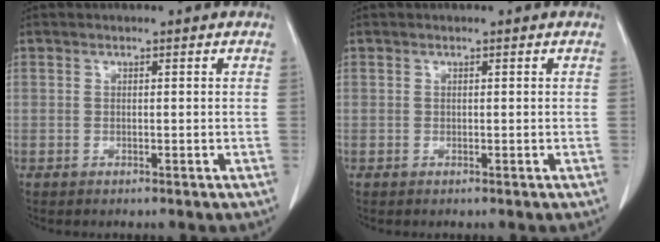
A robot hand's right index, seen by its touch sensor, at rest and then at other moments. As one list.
[{"total": 0.0}]